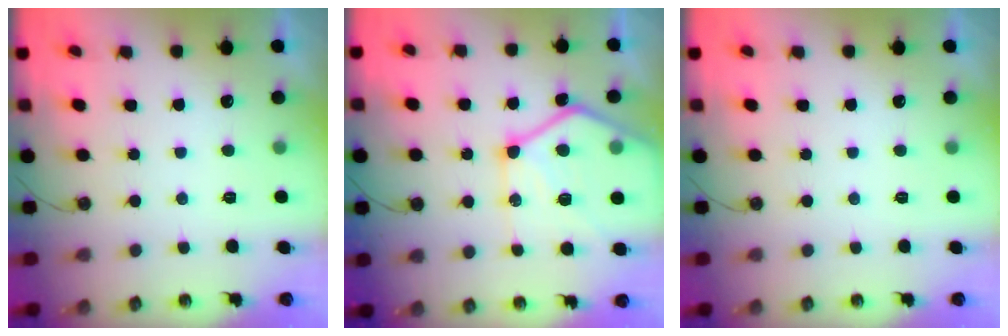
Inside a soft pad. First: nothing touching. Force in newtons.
{"total": 20.3, "press": 20.3, "slide": 1.7}
{"total": 0.0}